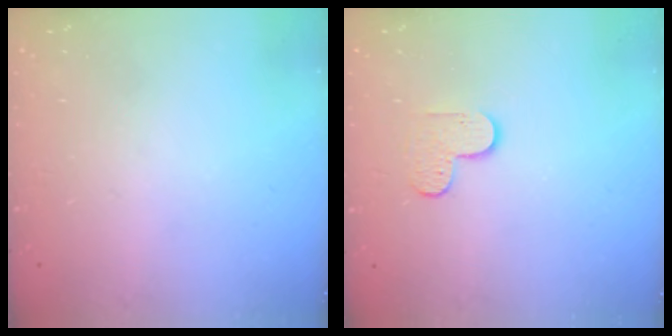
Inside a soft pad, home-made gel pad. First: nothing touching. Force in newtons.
{"total": 4.7, "press": 4.7, "slide": 0.5}